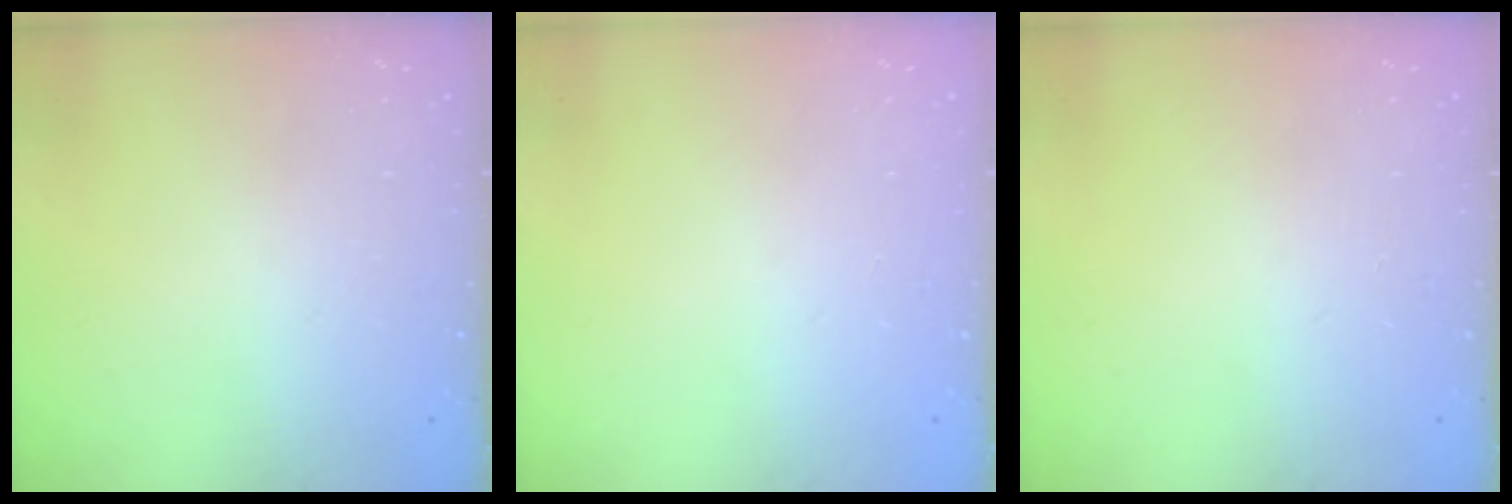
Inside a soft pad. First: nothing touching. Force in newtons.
{"total": 0.0}
{"total": 0.0}